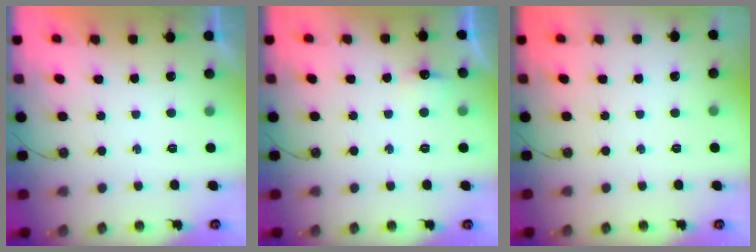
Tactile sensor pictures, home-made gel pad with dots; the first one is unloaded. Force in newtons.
{"total": 4.9, "press": 4.8, "slide": 1.0}
{"total": 0.0}